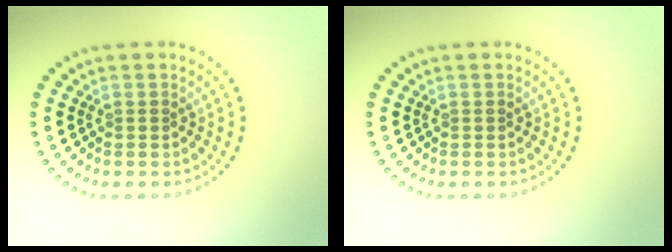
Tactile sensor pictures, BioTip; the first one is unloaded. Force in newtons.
{"total": 0.0}